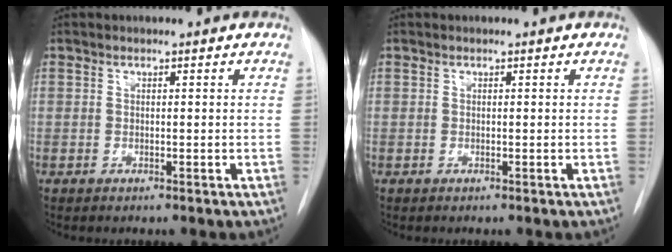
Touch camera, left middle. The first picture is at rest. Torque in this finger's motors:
{"motor_torque": [0.00, 0.00, 0.00, 0.00]}